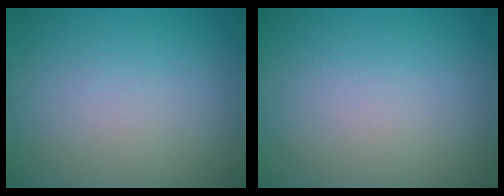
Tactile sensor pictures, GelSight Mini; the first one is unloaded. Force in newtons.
{"total": 0.0}